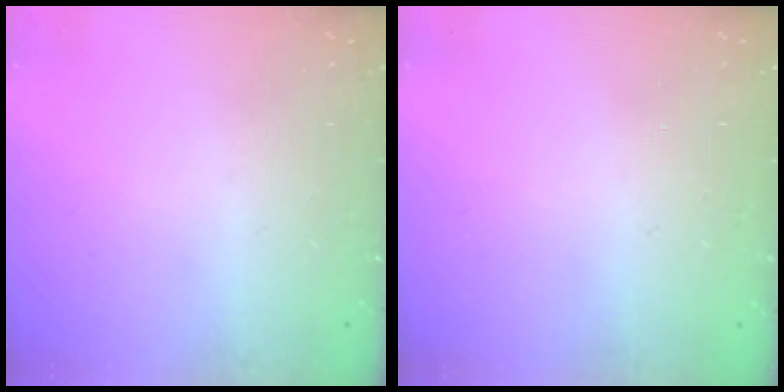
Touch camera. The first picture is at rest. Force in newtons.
{"total": 2.6, "press": 2.6, "slide": 0.2}